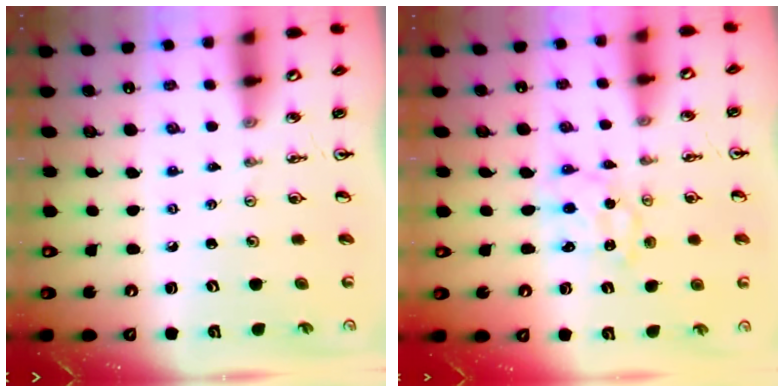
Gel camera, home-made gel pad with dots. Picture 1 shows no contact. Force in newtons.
{"total": 1.5, "press": 1.5, "slide": 0.1}